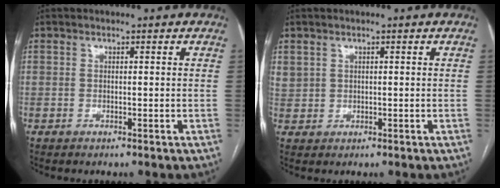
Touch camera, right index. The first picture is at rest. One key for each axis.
{"total": 2.2, "fx": 1.2, "fy": 1.8, "fz": 0.5, "tx": -0.007, "ty": 0.010, "tz": 0.029}